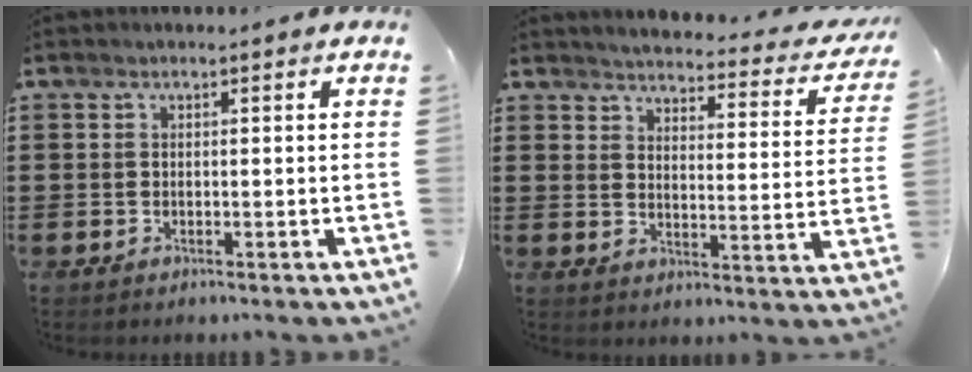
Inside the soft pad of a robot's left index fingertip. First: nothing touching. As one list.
[{"total": 3.1, "force": [3.0, 0.0, 0.8], "torque": [-0.027, -0.031, 0.044]}]